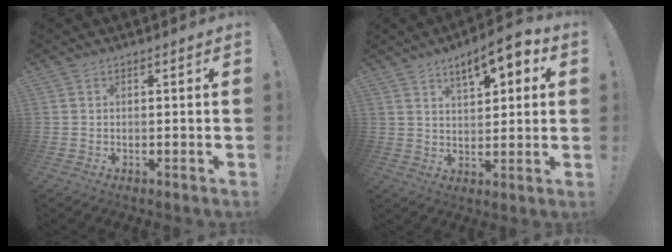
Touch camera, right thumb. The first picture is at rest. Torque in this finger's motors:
{"motor_torque": [0.62, 0.63, 0.08, 0.20, 0.17]}